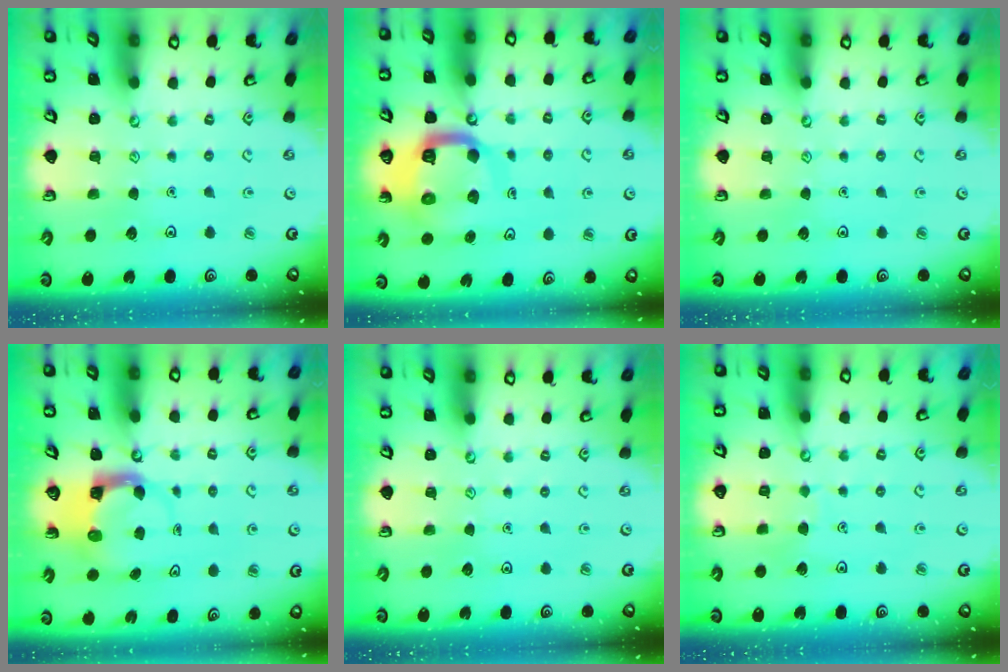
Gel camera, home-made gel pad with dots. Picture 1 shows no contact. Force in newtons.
{"total": 13.8, "press": 13.8, "slide": 1.5}
{"total": 0.0}
{"total": 3.6, "press": 3.5, "slide": 0.5}
{"total": 0.0}
{"total": 2.6, "press": 2.6, "slide": 0.1}